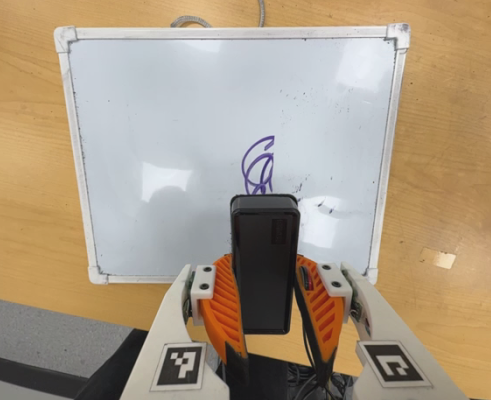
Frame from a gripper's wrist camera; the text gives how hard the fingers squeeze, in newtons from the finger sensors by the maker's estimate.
{"total": 8.4, "left": 6.8, "right": 10.1}